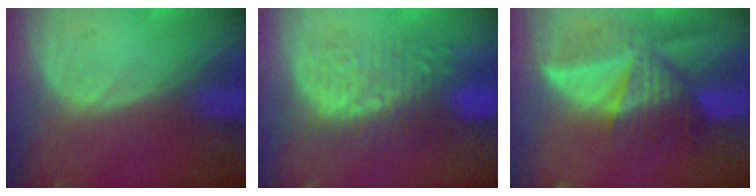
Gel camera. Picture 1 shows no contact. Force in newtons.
{"total": 8.7, "press": 8.6, "slide": 0.9}
{"total": 8.7, "press": 8.0, "slide": 3.5}